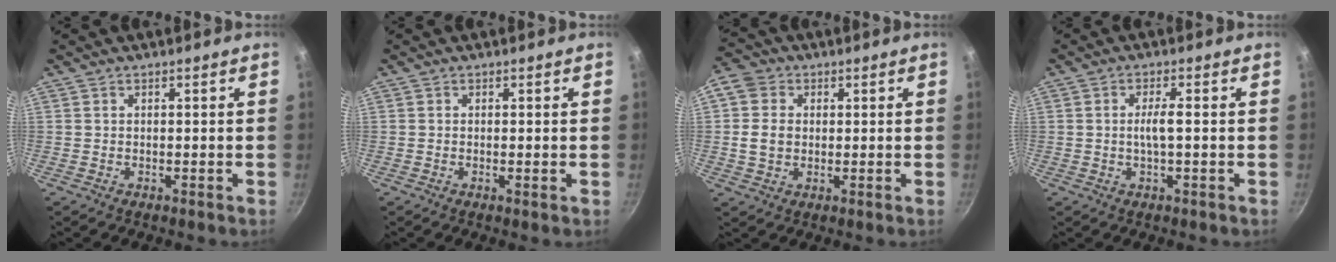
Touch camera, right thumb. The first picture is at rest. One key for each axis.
{"total": 0.6, "fx": -0.1, "fy": 0.0, "fz": 0.6, "tx": -0.012, "ty": -0.003, "tz": -0.003}
{"total": 7.3, "fx": 0.7, "fy": 6.1, "fz": 4.0, "tx": -0.054, "ty": 0.005, "tz": 0.001}
{"total": 3.1, "fx": -0.2, "fy": 0.4, "fz": 3.0, "tx": -0.061, "ty": 0.008, "tz": -0.004}